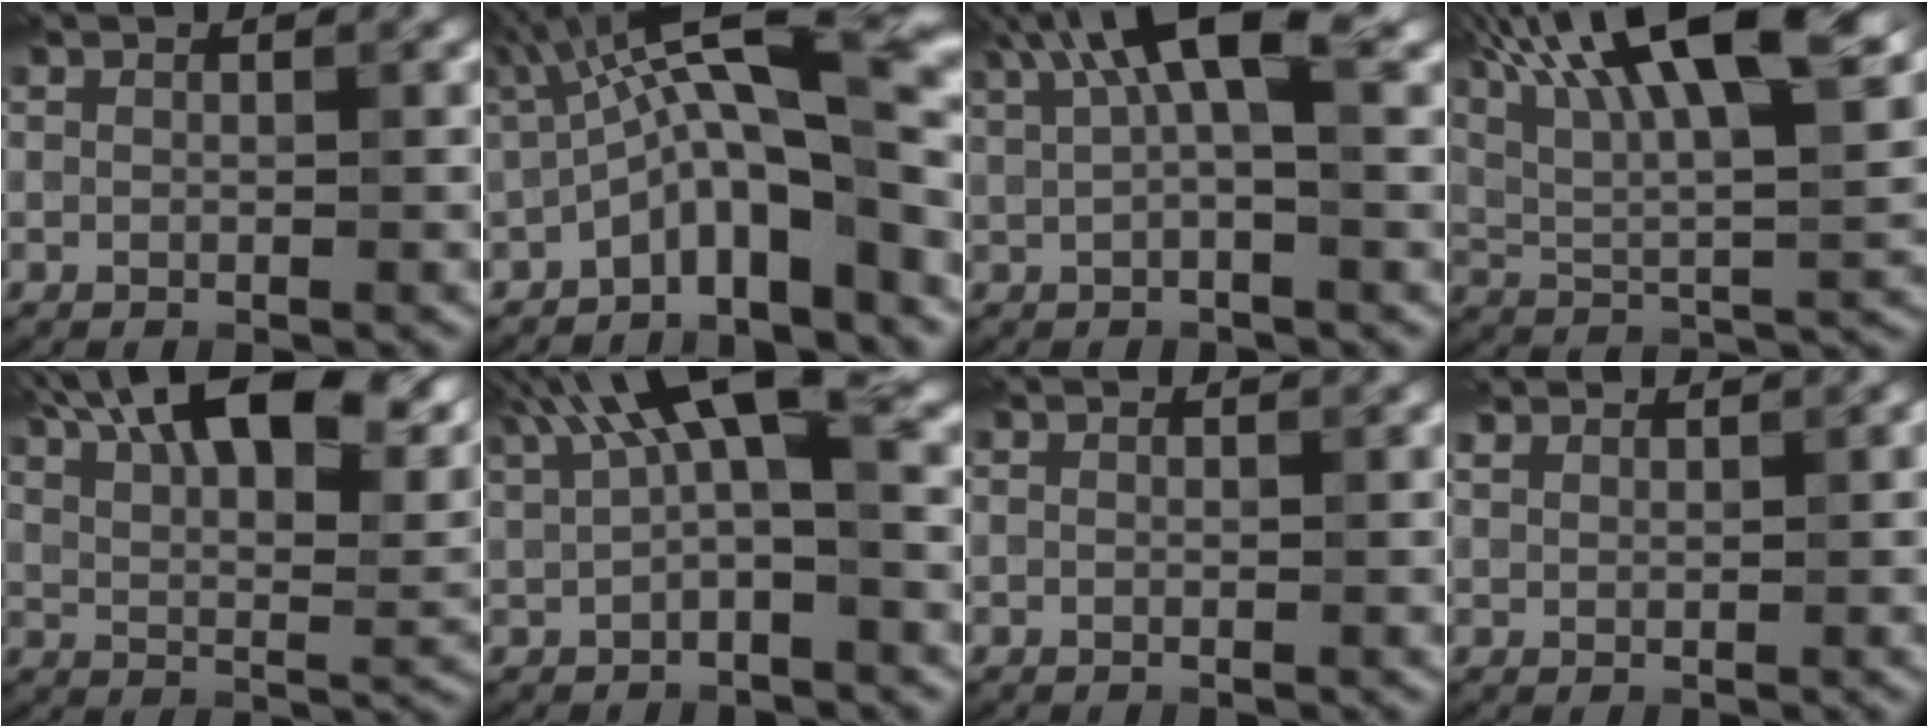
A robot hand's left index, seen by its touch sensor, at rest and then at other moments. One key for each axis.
{"total": 10.1, "fx": -1.3, "fy": 2.8, "fz": 9.6, "tx": -0.142, "ty": 0.027, "tz": -0.035}
{"total": 6.5, "fx": 2.9, "fy": 1.7, "fz": 5.5, "tx": -0.095, "ty": 0.011, "tz": 0.043}
{"total": 16.9, "fx": 9.5, "fy": 5.2, "fz": 13.0, "tx": -0.219, "ty": 0.025, "tz": 0.146}
{"total": 15.6, "fx": 9.1, "fy": 5.8, "fz": 11.2, "tx": -0.163, "ty": 0.028, "tz": 0.146}
{"total": 7.2, "fx": 2.7, "fy": 2.3, "fz": 6.3, "tx": -0.107, "ty": 0.015, "tz": 0.038}
{"total": 0.0}
{"total": 1.7, "fx": 1.6, "fy": 0.5, "fz": 0.4, "tx": -0.011, "ty": 0.008, "tz": 0.035}